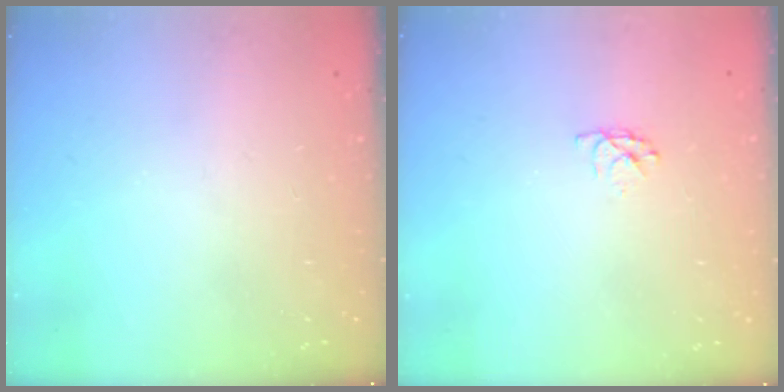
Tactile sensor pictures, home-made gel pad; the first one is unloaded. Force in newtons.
{"total": 3.5, "press": 3.5, "slide": 0.4}